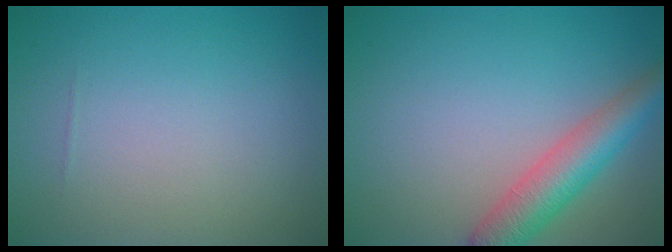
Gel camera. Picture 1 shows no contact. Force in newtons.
{"total": 4.9, "press": 4.9, "slide": 0.2}